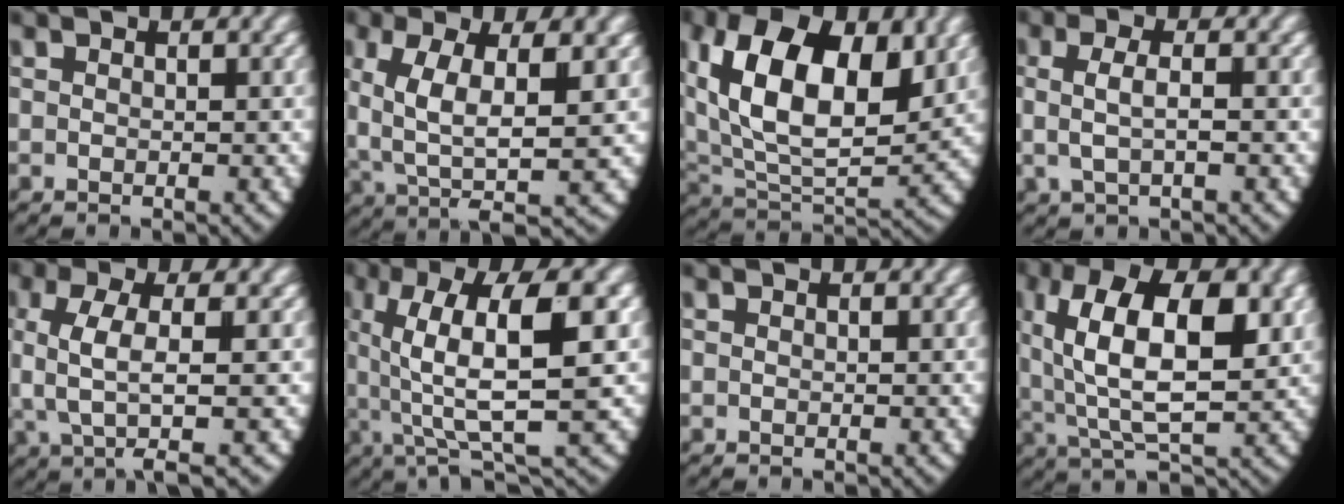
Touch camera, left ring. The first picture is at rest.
{"total": 7.6, "force": [0.4, 3.7, 6.7], "torque": [-0.122, -0.017, 0.018]}
{"total": 12.2, "force": [3.4, 7.5, 9.0], "torque": [-0.194, -0.035, 0.073]}
{"total": 3.3, "force": [0.4, 1.7, 2.8], "torque": [-0.069, -0.002, 0.011]}
{"total": 5.6, "force": [0.5, 2.2, 5.2], "torque": [-0.111, -0.009, 0.018]}
{"total": 9.4, "force": [1.4, 3.9, 8.4], "torque": [-0.149, -0.004, 0.022]}
{"total": 0.0}
{"total": 9.7, "force": [1.7, 5.1, 8.1], "torque": [-0.147, -0.013, 0.039]}